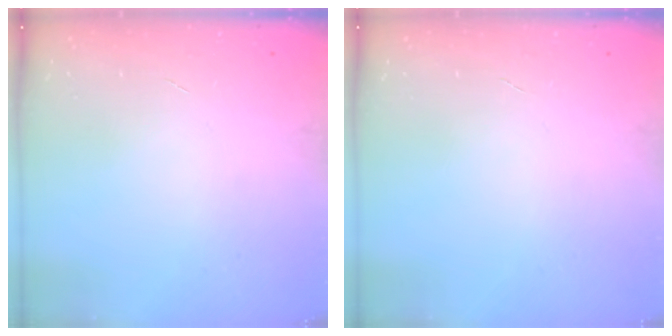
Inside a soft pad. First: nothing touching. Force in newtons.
{"total": 0.0}